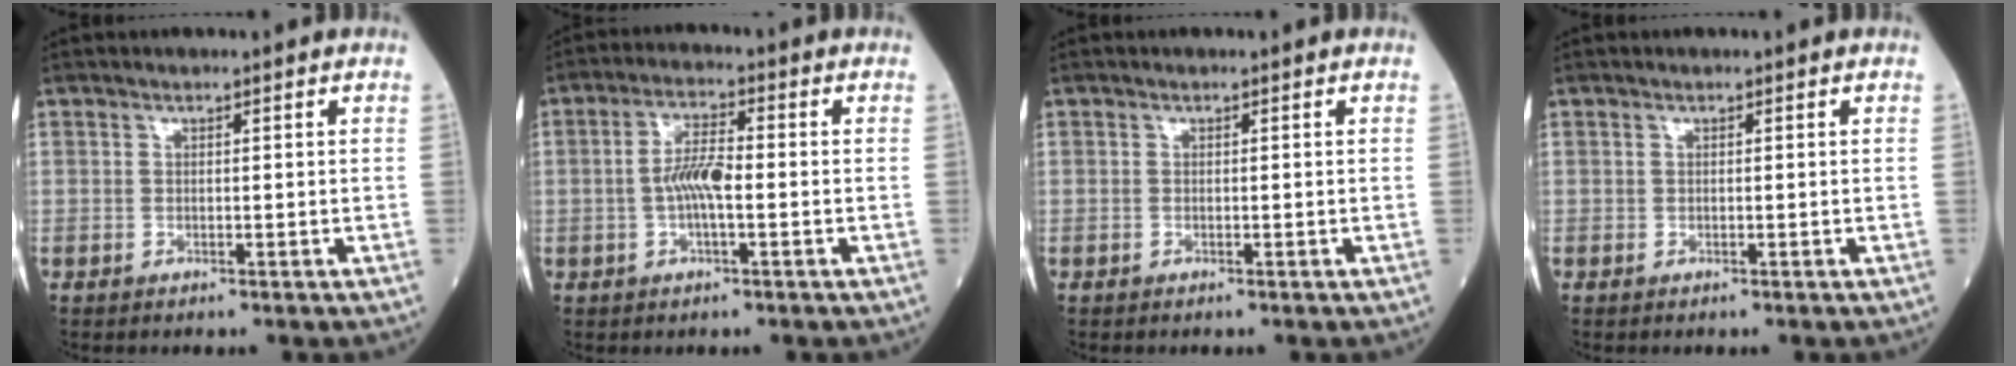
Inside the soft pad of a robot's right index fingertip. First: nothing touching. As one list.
[{"total": 5.4, "force": [-0.6, 1.2, 5.3], "torque": [-0.110, 0.007, -0.015]}, {"total": 0.0}, {"total": 0.0}]